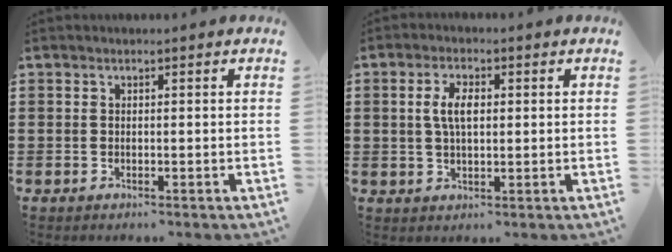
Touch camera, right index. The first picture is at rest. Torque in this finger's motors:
{"motor_torque": [0.23, -0.15, 0.15, 0.13]}